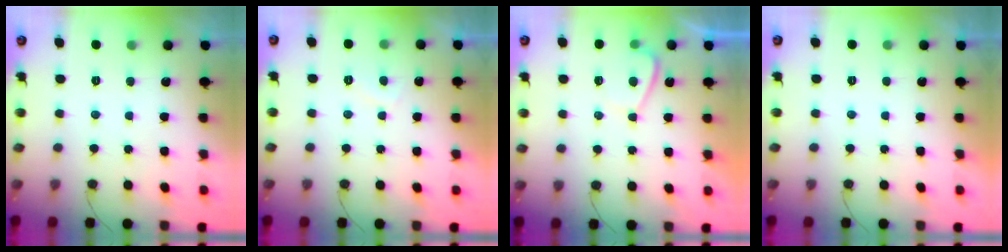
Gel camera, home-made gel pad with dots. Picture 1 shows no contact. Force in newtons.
{"total": 1.6, "press": 1.5, "slide": 0.6}
{"total": 3.2, "press": 3.1, "slide": 0.7}
{"total": 2.2, "press": 2.2, "slide": 0.4}